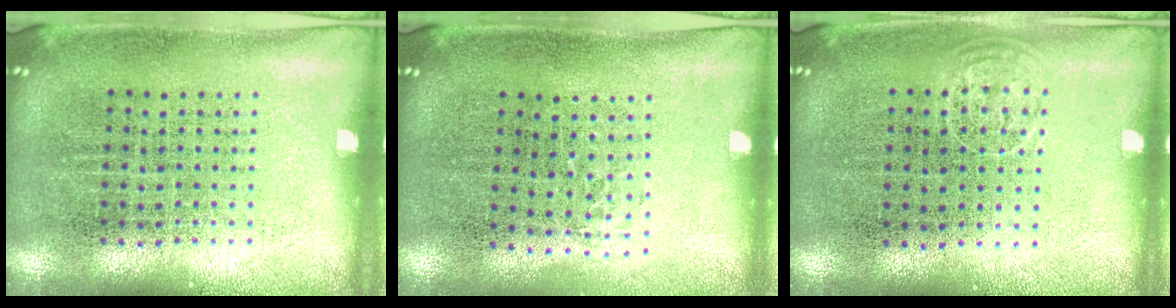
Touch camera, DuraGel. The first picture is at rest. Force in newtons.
{"total": 0.5, "press": 0.4, "slide": 0.3}
{"total": 0.7, "press": 0.6, "slide": 0.4}